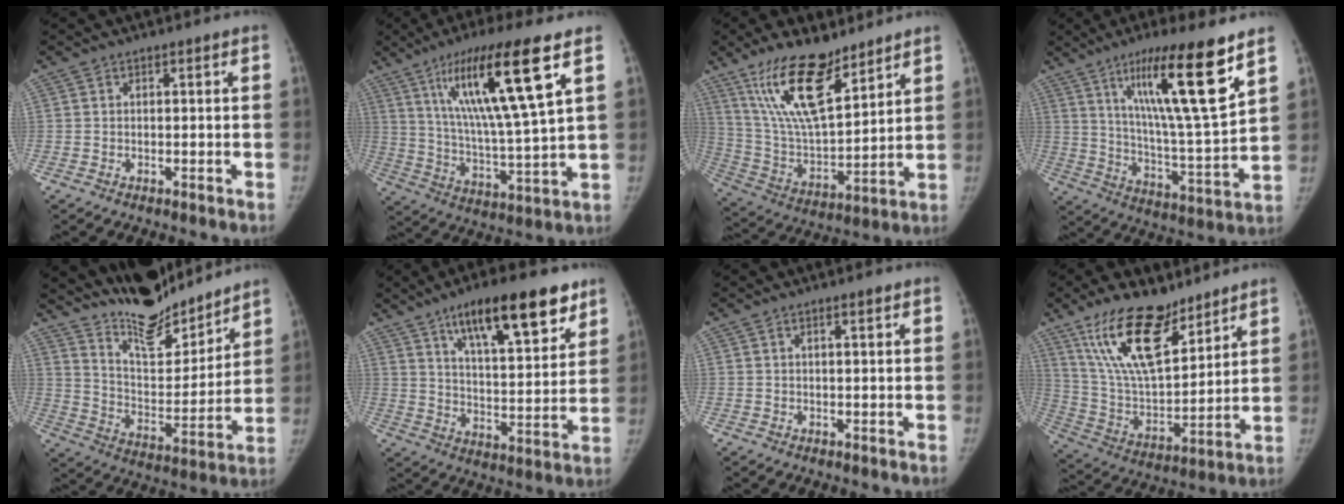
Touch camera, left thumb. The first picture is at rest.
{"total": 19.5, "force": [9.1, 1.8, 17.1], "torque": [-0.302, -0.041, 0.160]}
{"total": 18.4, "force": [12.2, 6.5, 12.1], "torque": [-0.195, -0.067, 0.238]}
{"total": 20.1, "force": [11.2, 1.7, 16.6], "torque": [-0.255, -0.059, 0.191]}
{"total": 17.6, "force": [15.9, 4.3, 6.2], "torque": [-0.060, -0.111, 0.273]}
{"total": 19.7, "force": [12.1, 6.2, 14.3], "torque": [-0.184, -0.047, 0.195]}
{"total": 1.6, "force": [1.0, 0.2, 1.3], "torque": [-0.023, -0.001, 0.016]}
{"total": 19.7, "force": [13.0, 8.1, 12.5], "torque": [-0.194, -0.071, 0.248]}